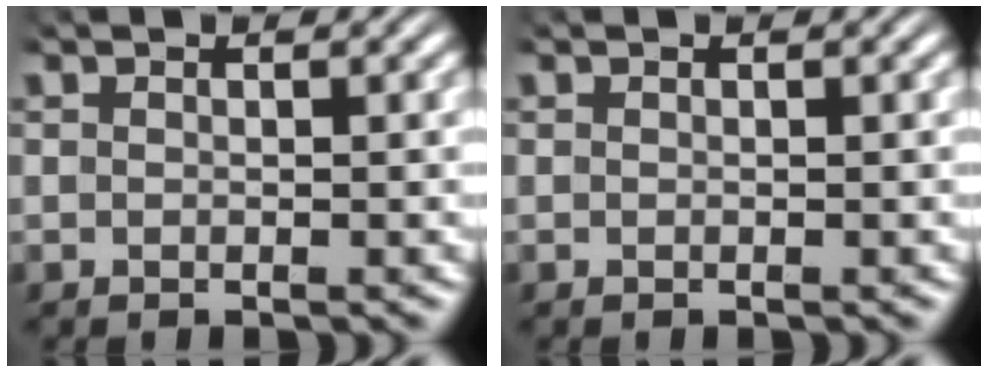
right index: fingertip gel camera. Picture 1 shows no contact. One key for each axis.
{"total": 0.0}